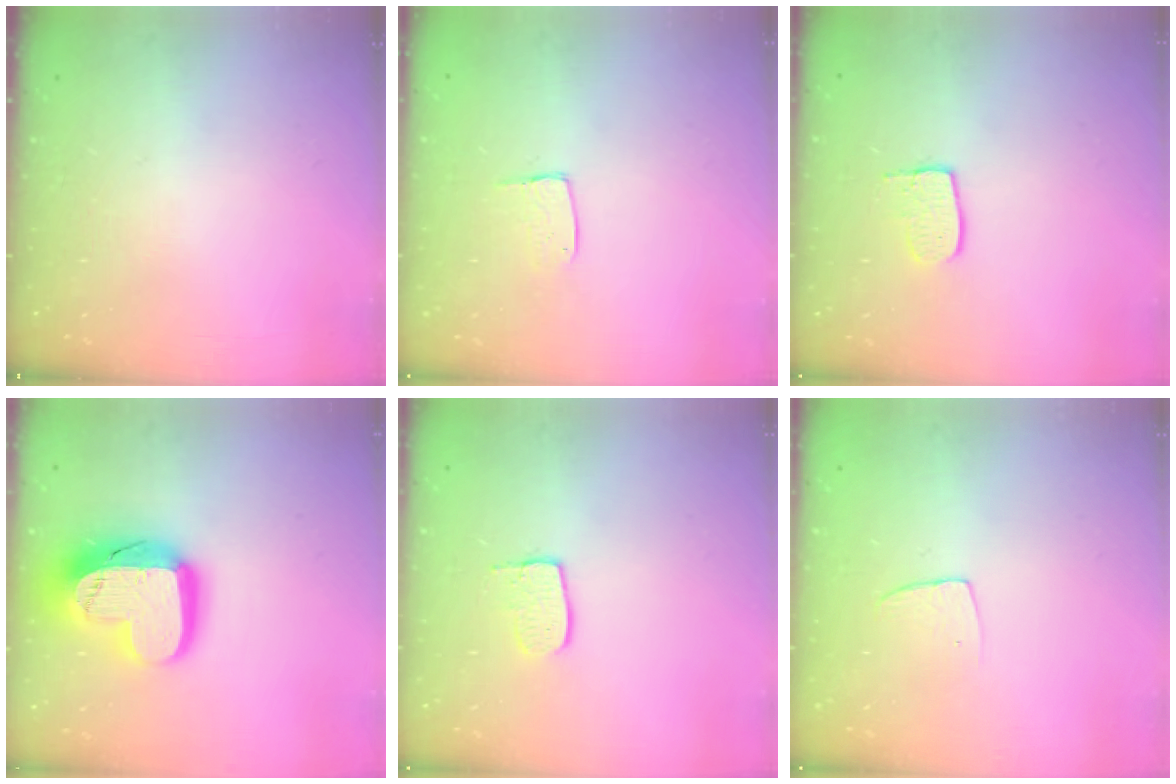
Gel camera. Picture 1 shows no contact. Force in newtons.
{"total": 5.2, "press": 5.2, "slide": 0.4}
{"total": 6.3, "press": 6.3, "slide": 0.4}
{"total": 18.9, "press": 18.8, "slide": 1.7}
{"total": 6.3, "press": 6.3, "slide": 0.4}
{"total": 4.9, "press": 4.8, "slide": 0.4}